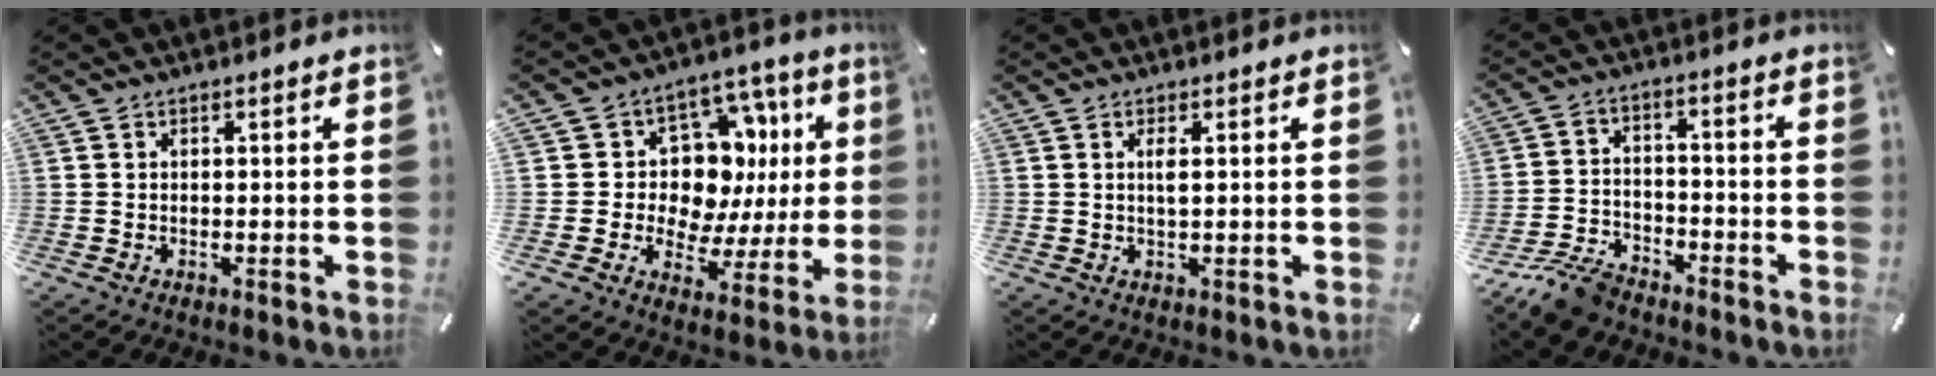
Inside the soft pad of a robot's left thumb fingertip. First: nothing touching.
{"total": 12.0, "force": [3.6, 9.7, 6.1], "torque": [-0.082, -0.041, 0.071]}
{"total": 2.1, "force": [0.5, 0.4, 2.0], "torque": [-0.042, 0.000, 0.006]}
{"total": 9.2, "force": [-7.8, 3.5, 3.4], "torque": [-0.074, 0.035, -0.151]}